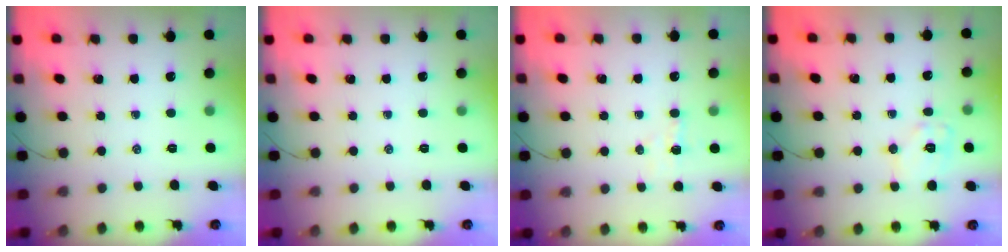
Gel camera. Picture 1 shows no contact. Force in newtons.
{"total": 0.0}
{"total": 3.1, "press": 3.1, "slide": 0.5}
{"total": 8.7, "press": 8.6, "slide": 0.5}